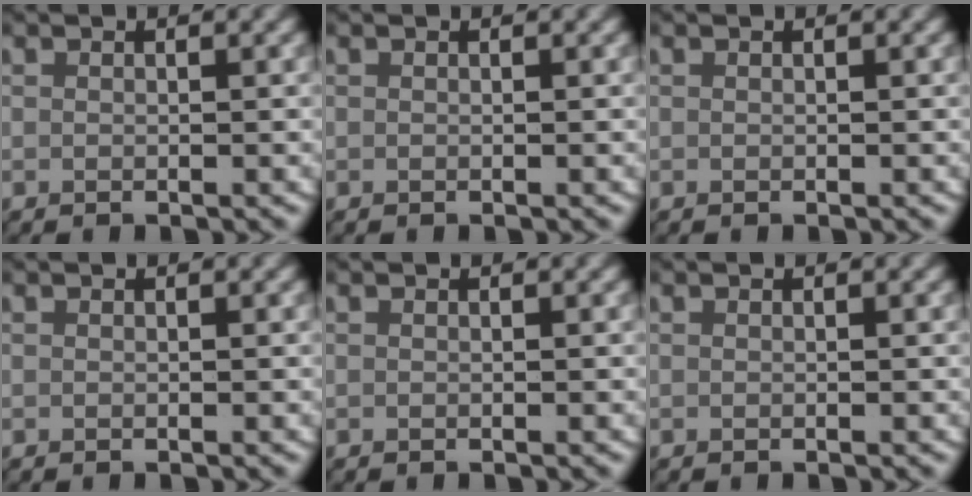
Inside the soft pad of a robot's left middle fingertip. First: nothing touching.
{"total": 0.0}
{"total": 0.0}
{"total": 0.0}
{"total": 0.0}
{"total": 0.0}